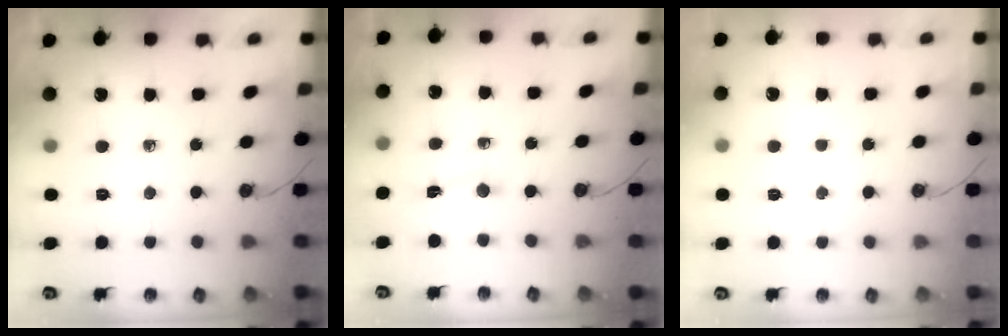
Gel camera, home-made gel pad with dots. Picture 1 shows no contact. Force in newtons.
{"total": 2.9, "press": 2.9, "slide": 0.4}
{"total": 1.0, "press": 1.0, "slide": 0.0}